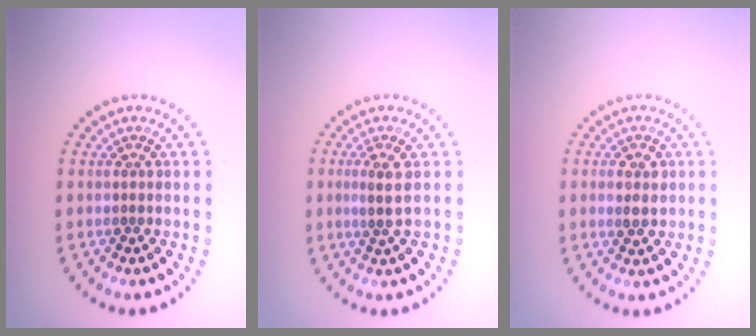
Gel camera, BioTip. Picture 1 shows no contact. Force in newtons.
{"total": 1.8, "press": 1.5, "slide": 0.9}
{"total": 1.8, "press": 1.8, "slide": 0.1}